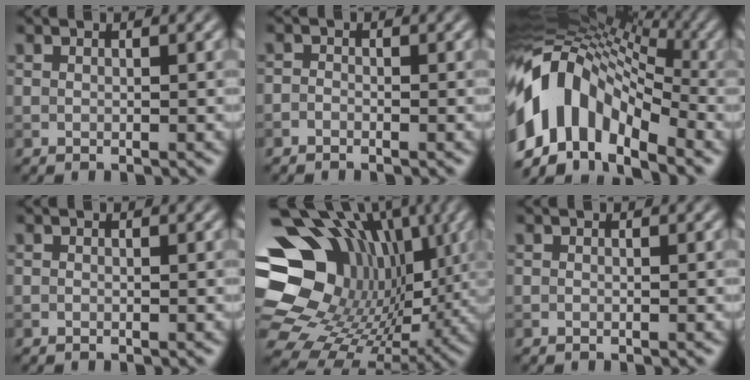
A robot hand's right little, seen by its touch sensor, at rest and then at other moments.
{"total": 0.7, "force": [-0.6, 0.4, 0.2], "torque": [-0.002, -0.001, -0.016]}
{"total": 13.5, "force": [-4.2, 8.3, 9.8], "torque": [-0.180, 0.014, -0.092]}
{"total": 0.0}
{"total": 19.9, "force": [2.8, 15.9, 11.5], "torque": [-0.218, -0.002, 0.076]}
{"total": 0.0}